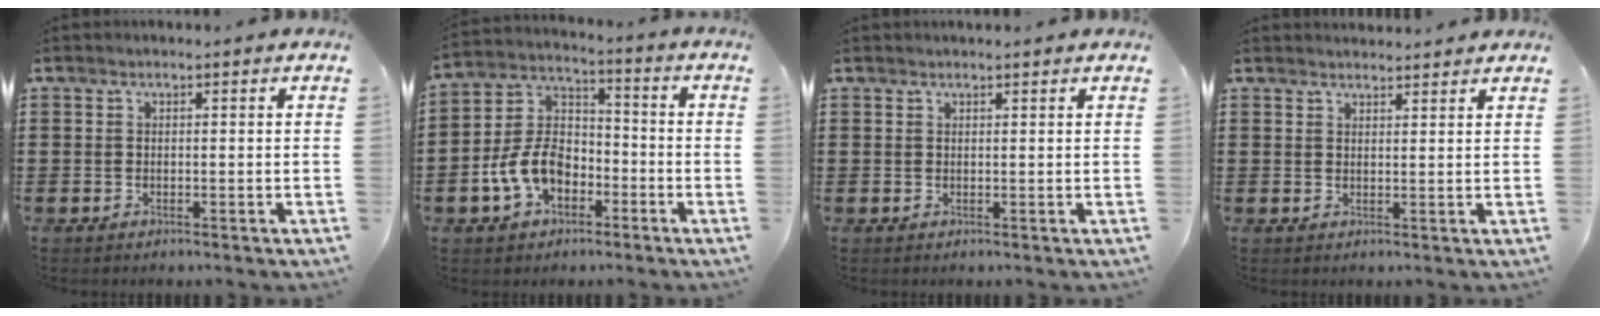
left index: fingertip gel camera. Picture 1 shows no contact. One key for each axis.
{"total": 9.2, "fx": -3.9, "fy": 6.1, "fz": 5.6, "tx": -0.148, "ty": 0.010, "tz": -0.081}
{"total": 0.6, "fx": 0.6, "fy": 0.0, "fz": 0.2, "tx": -0.005, "ty": -0.001, "tz": 0.012}
{"total": 1.8, "fx": 1.8, "fy": 0.1, "fz": 0.0, "tx": -0.005, "ty": -0.001, "tz": 0.035}